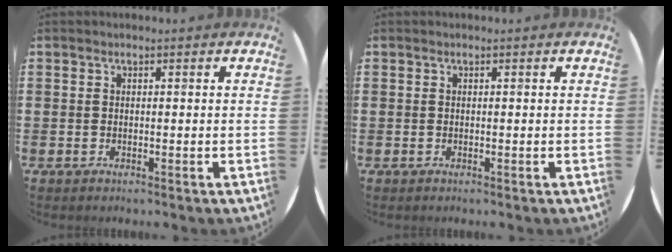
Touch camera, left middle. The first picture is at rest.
{"total": 0.0}